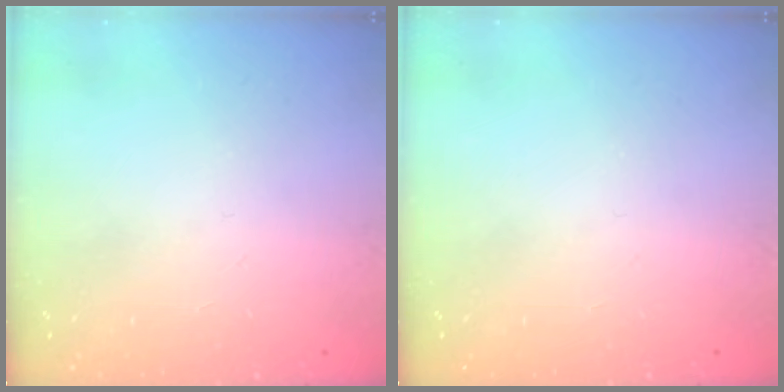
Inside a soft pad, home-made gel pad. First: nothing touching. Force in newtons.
{"total": 0.0}